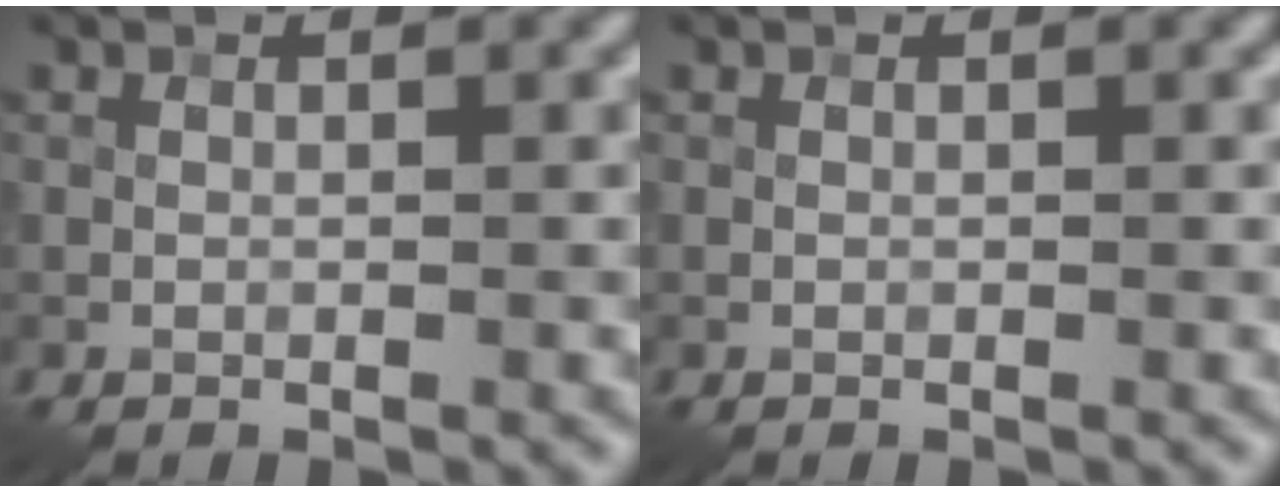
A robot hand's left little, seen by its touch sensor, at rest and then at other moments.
{"total": 0.0}